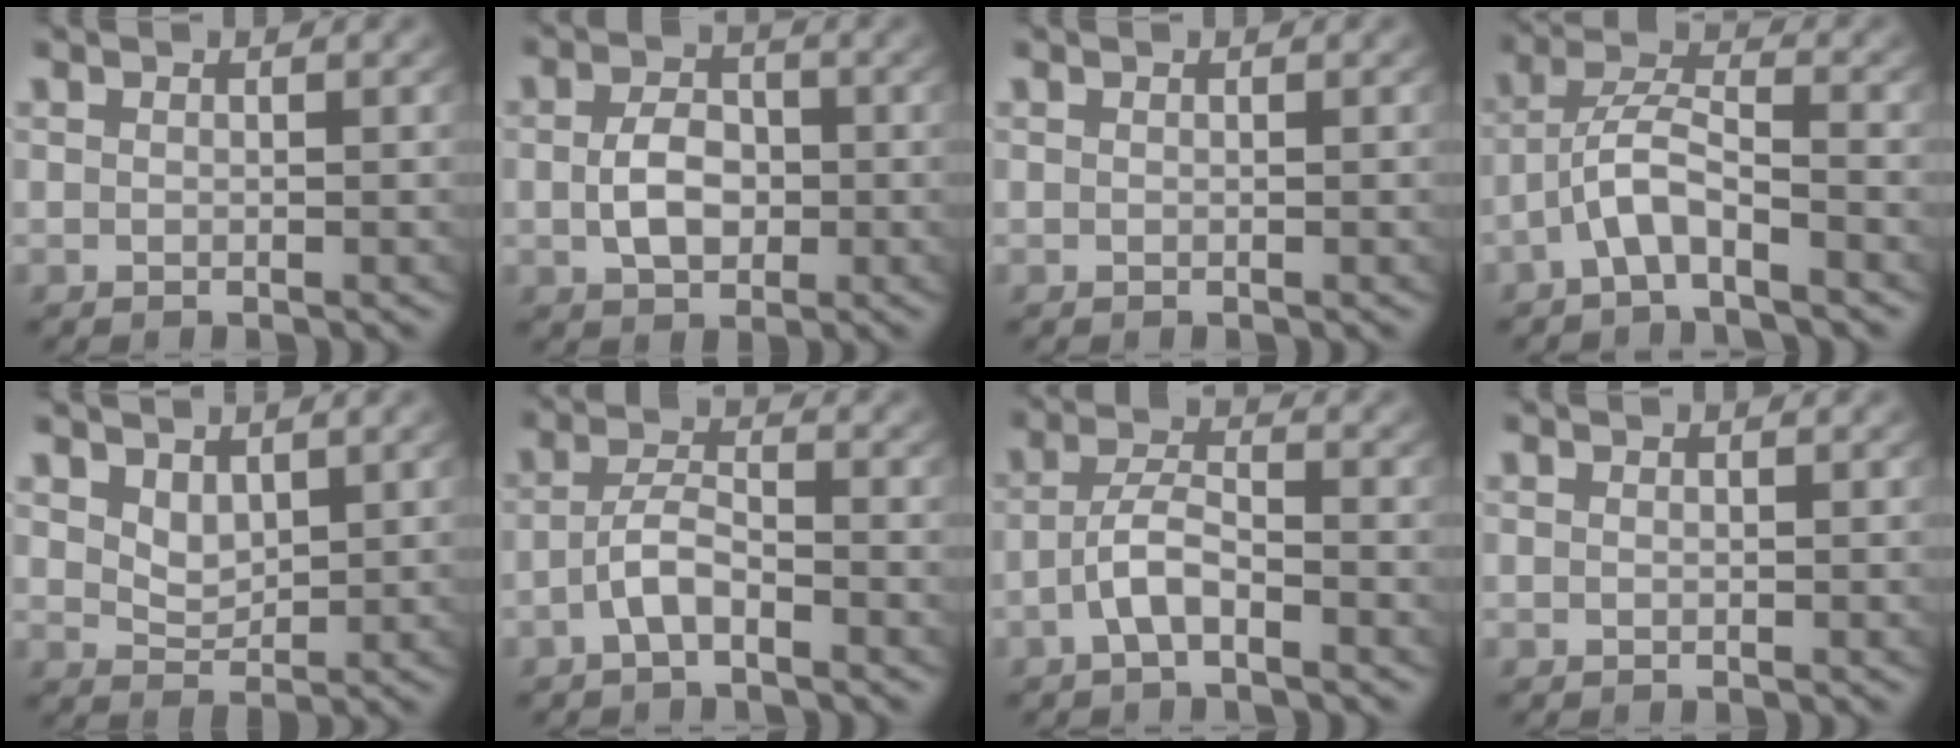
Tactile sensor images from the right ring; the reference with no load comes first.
{"total": 3.7, "force": [-0.6, 2.5, 2.7], "torque": [-0.047, -0.010, -0.001]}
{"total": 0.0}
{"total": 3.8, "force": [-1.4, 2.0, 2.9], "torque": [-0.063, -0.007, -0.030]}
{"total": 2.9, "force": [1.9, 1.7, 1.4], "torque": [-0.033, -0.015, 0.041]}
{"total": 2.9, "force": [-2.0, 1.1, 1.8], "torque": [-0.033, -0.004, -0.035]}
{"total": 3.1, "force": [-1.9, 1.1, 2.1], "torque": [-0.040, -0.002, -0.035]}
{"total": 0.0}